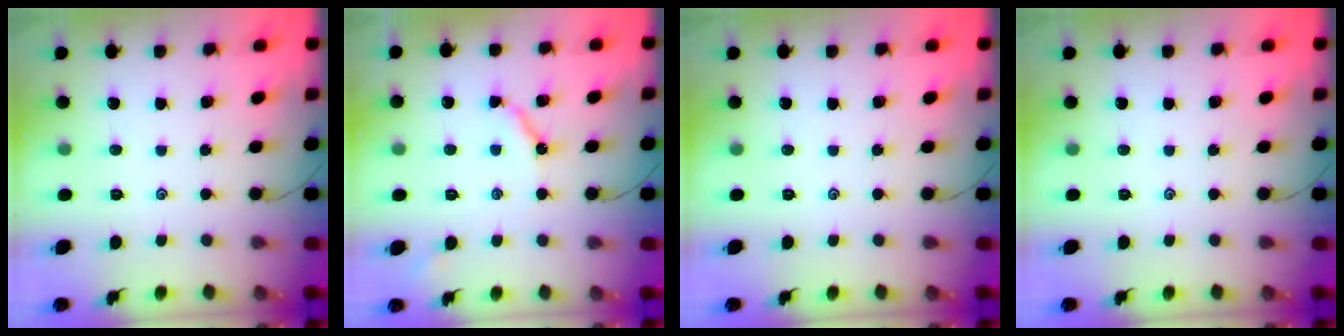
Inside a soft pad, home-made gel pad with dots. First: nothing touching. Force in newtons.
{"total": 7.7, "press": 7.7, "slide": 0.7}
{"total": 0.0}
{"total": 0.0}